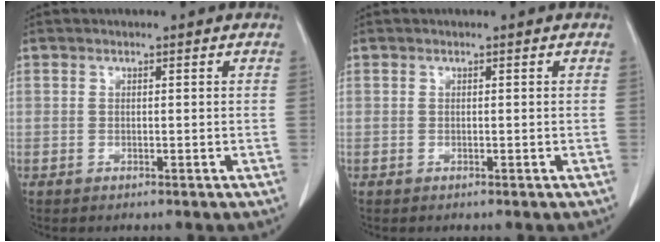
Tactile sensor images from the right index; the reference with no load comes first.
{"total": 0.0}